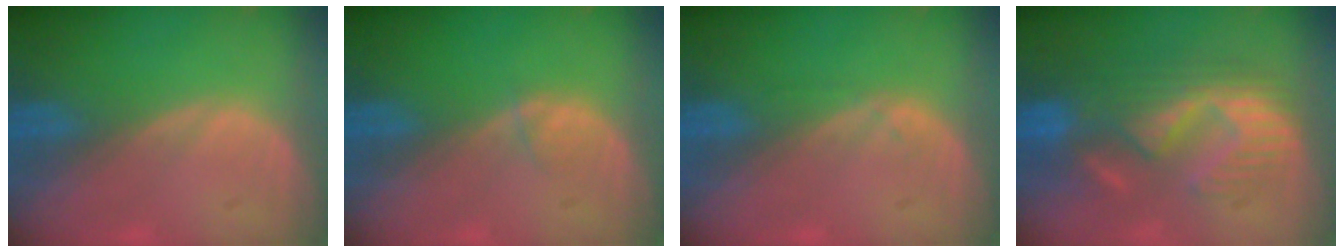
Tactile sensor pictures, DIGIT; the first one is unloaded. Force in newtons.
{"total": 0.8, "press": 0.8, "slide": 0.1}
{"total": 0.9, "press": 0.8, "slide": 0.2}
{"total": 9.8, "press": 9.5, "slide": 2.5}